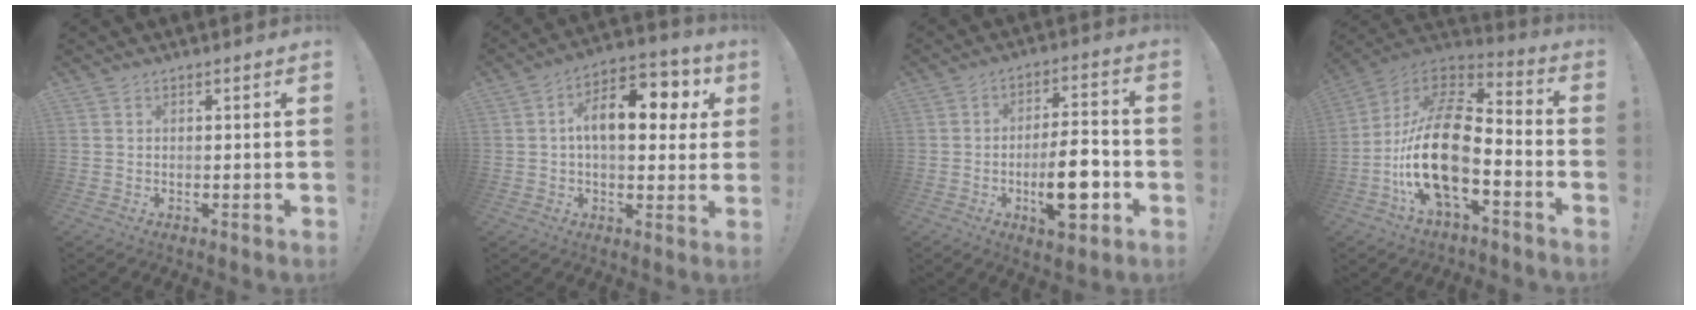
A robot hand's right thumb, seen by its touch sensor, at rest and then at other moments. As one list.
[{"total": 15.0, "force": [3.1, 7.5, 12.6], "torque": [-0.177, 0.001, 0.049]}, {"total": 13.7, "force": [-4.4, 5.3, 11.8], "torque": [-0.181, 0.013, -0.073]}, {"total": 22.1, "force": [-6.2, 10.4, 18.4], "torque": [-0.369, 0.030, -0.105]}]